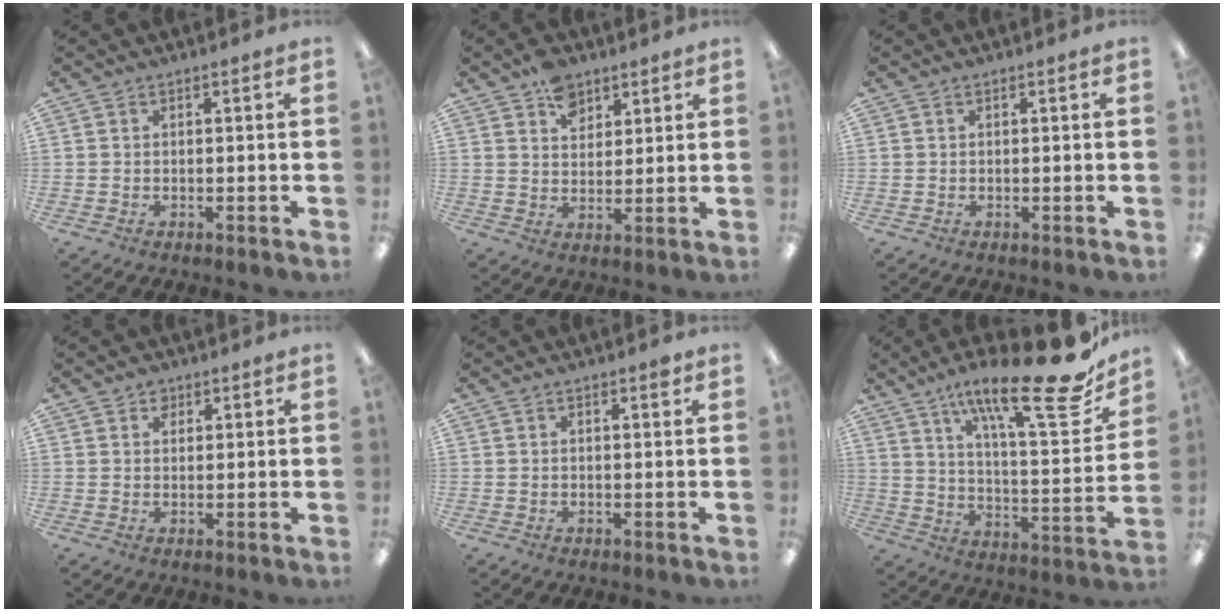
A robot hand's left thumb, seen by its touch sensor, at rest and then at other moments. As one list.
[{"total": 7.1, "force": [4.6, 4.6, 2.8], "torque": [-0.040, -0.014, 0.082]}, {"total": 0.0}, {"total": 2.0, "force": [1.4, 1.4, 0.5], "torque": [0.004, -0.005, 0.022]}, {"total": 1.0, "force": [0.7, 0.2, 0.7], "torque": [-0.008, -0.001, 0.009]}, {"total": 24.7, "force": [16.7, 6.2, 17.1], "torque": [-0.255, -0.111, 0.261]}]